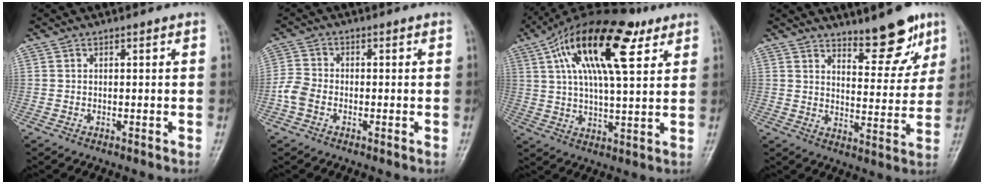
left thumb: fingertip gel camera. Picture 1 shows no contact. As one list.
[{"total": 4.2, "force": [-1.7, 3.0, 2.3], "torque": [-0.049, 0.006, -0.042]}, {"total": 20.7, "force": [9.0, 7.9, 17.0], "torque": [-0.282, 0.000, 0.149]}, {"total": 10.3, "force": [7.3, 3.6, 6.2], "torque": [-0.057, -0.056, 0.114]}]